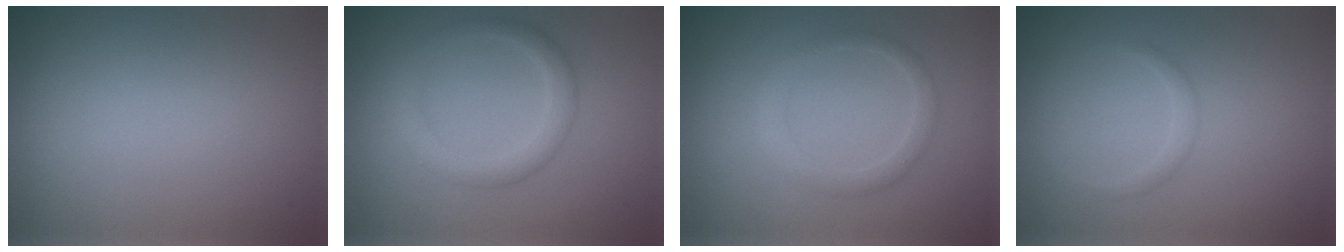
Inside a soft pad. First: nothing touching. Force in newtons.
{"total": 2.7, "press": 2.7, "slide": 0.1}
{"total": 1.8, "press": 1.8, "slide": 0.0}
{"total": 0.9, "press": 0.9, "slide": 0.0}